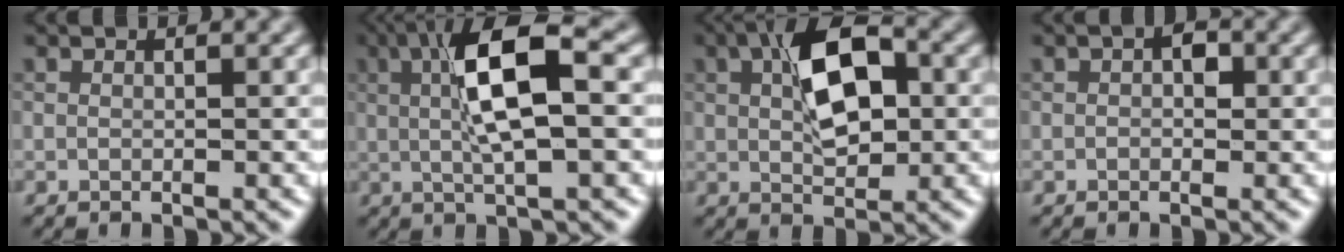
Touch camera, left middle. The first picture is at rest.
{"total": 7.9, "force": [1.4, 2.1, 7.5], "torque": [-0.136, 0.011, 0.019]}
{"total": 6.9, "force": [1.4, 3.5, 5.9], "torque": [-0.097, 0.016, 0.020]}
{"total": 1.9, "force": [0.3, 1.3, 1.4], "torque": [-0.018, 0.007, 0.001]}